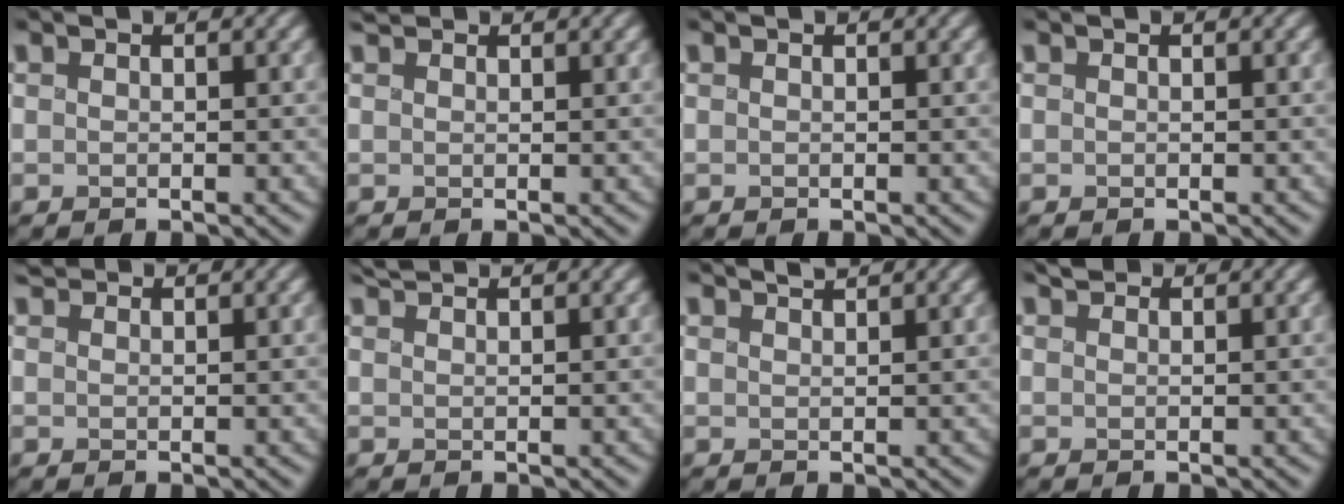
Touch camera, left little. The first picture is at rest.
{"total": 1.3, "force": [1.2, 0.4, 0.4], "torque": [-0.008, 0.009, 0.023]}
{"total": 0.0}
{"total": 0.0}
{"total": 1.8, "force": [1.7, 0.4, 0.5], "torque": [-0.010, 0.010, 0.029]}
{"total": 1.8, "force": [1.7, 0.1, 0.5], "torque": [-0.003, 0.009, 0.033]}
{"total": 1.9, "force": [1.7, 0.3, 0.8], "torque": [0.002, 0.008, 0.019]}
{"total": 1.5, "force": [1.3, 0.6, 0.5], "torque": [-0.007, 0.007, 0.023]}